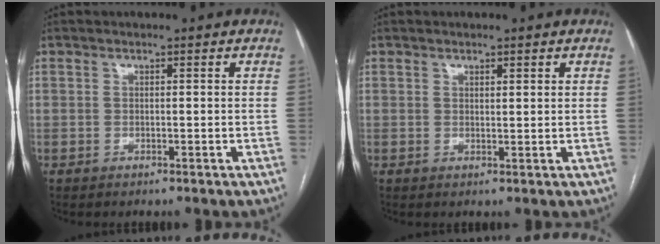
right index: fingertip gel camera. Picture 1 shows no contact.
{"total": 1.1, "force": [0.8, 0.2, 0.6], "torque": [-0.012, -0.003, 0.013]}